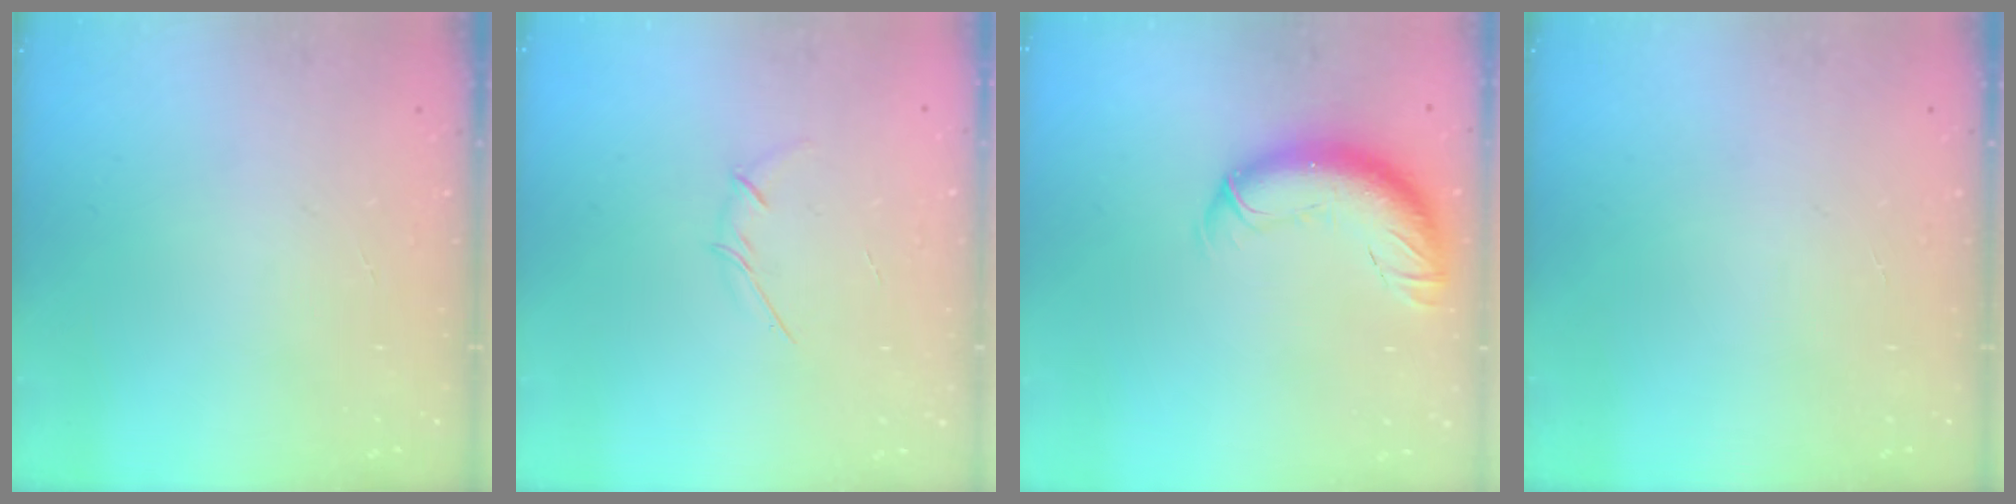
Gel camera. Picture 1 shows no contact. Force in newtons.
{"total": 3.3, "press": 3.1, "slide": 0.9}
{"total": 13.1, "press": 12.7, "slide": 3.3}
{"total": 0.0}